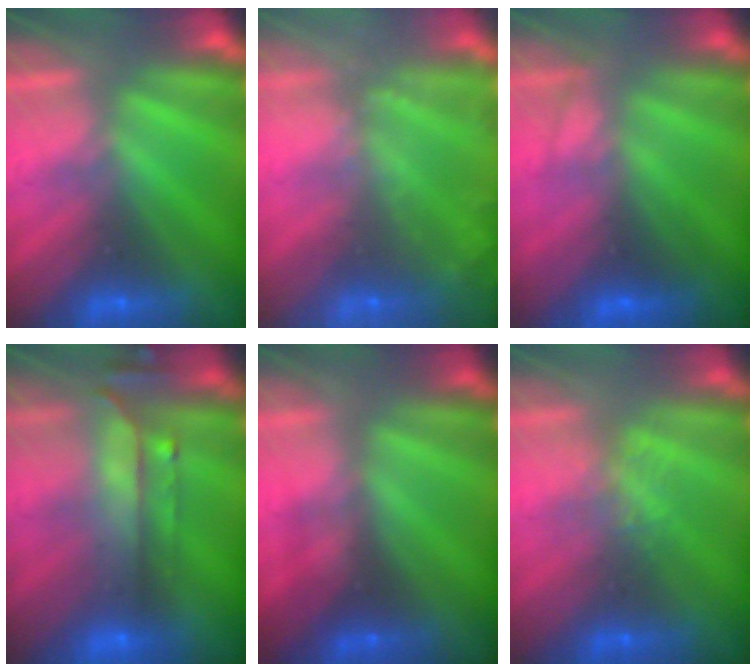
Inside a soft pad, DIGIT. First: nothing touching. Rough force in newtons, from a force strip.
{"total": 6.2}
{"total": 3.5}
{"total": 7.5}
{"total": 2.0}
{"total": 1.2}